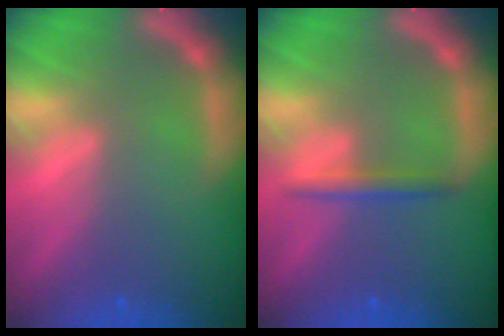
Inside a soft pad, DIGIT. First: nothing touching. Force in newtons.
{"total": 1.9}